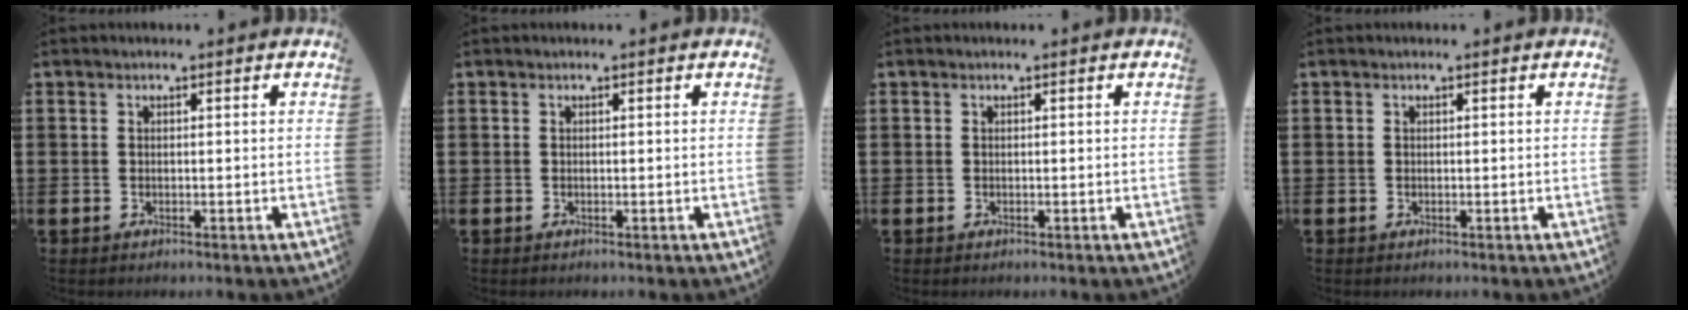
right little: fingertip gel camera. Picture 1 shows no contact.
{"total": 0.0}
{"total": 0.0}
{"total": 0.0}